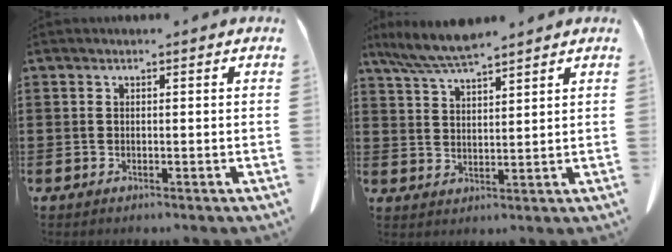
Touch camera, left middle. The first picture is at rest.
{"total": 6.7, "force": [5.7, 0.5, 3.4], "torque": [-0.081, -0.020, 0.104]}